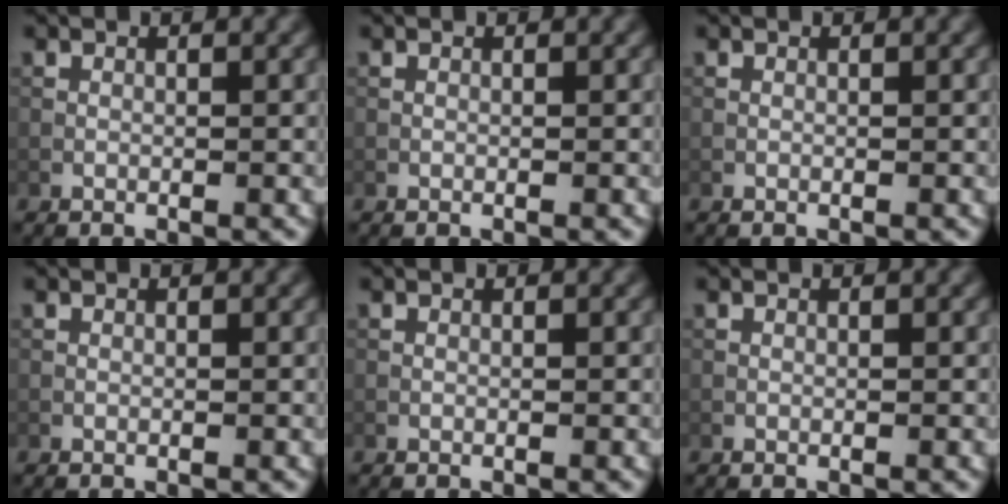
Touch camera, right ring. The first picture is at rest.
{"total": 0.0}
{"total": 0.0}
{"total": 0.0}
{"total": 0.0}
{"total": 0.0}